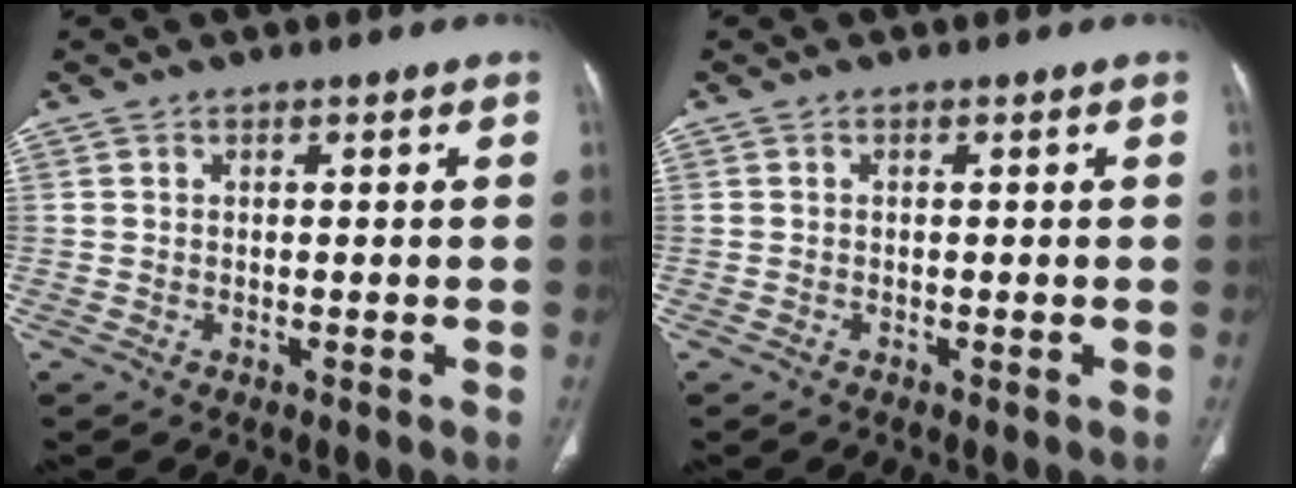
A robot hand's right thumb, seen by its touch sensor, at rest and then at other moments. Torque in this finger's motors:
{"motor_torque": [0.06, -0.83, -0.02, 0.21, -0.03]}